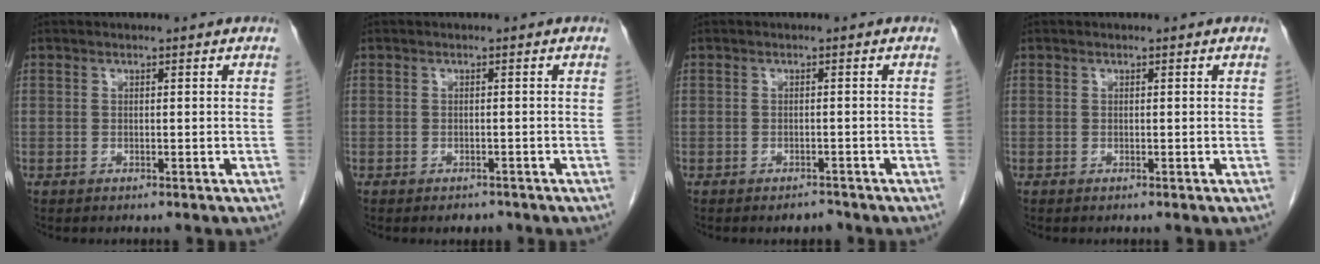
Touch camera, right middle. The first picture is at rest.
{"total": 1.7, "force": [-1.3, 1.0, 0.5], "torque": [-0.010, 0.001, -0.015]}
{"total": 1.5, "force": [-1.3, 0.6, 0.5], "torque": [-0.010, -0.001, -0.015]}
{"total": 0.0}